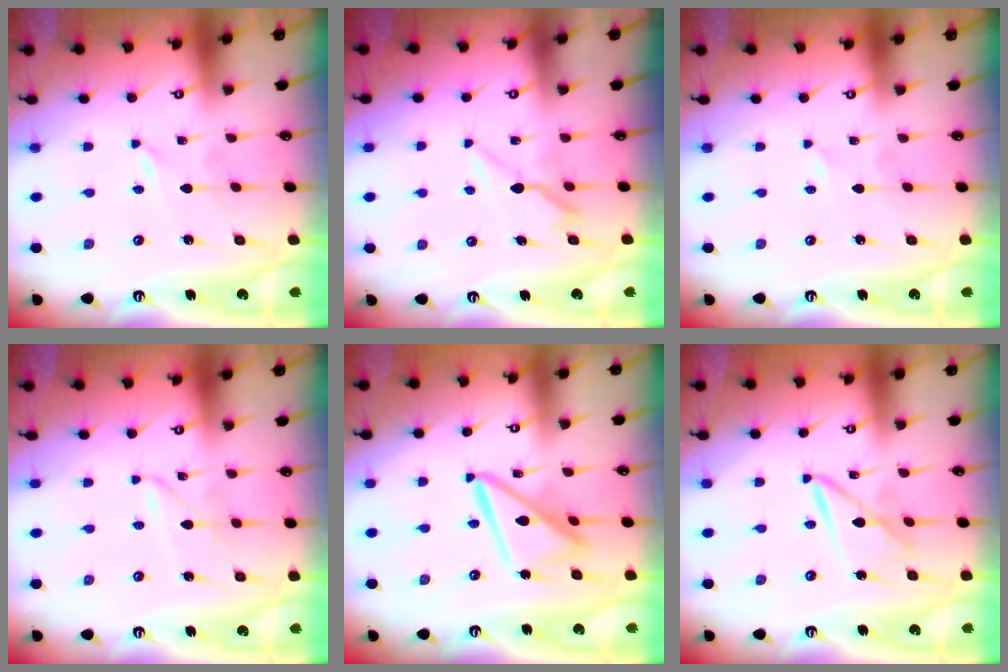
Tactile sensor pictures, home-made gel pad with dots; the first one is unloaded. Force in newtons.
{"total": 6.8, "press": 6.8, "slide": 0.8}
{"total": 0.0}
{"total": 1.5, "press": 1.5, "slide": 0.2}
{"total": 13.6, "press": 13.6, "slide": 1.3}
{"total": 7.1, "press": 7.0, "slide": 0.6}